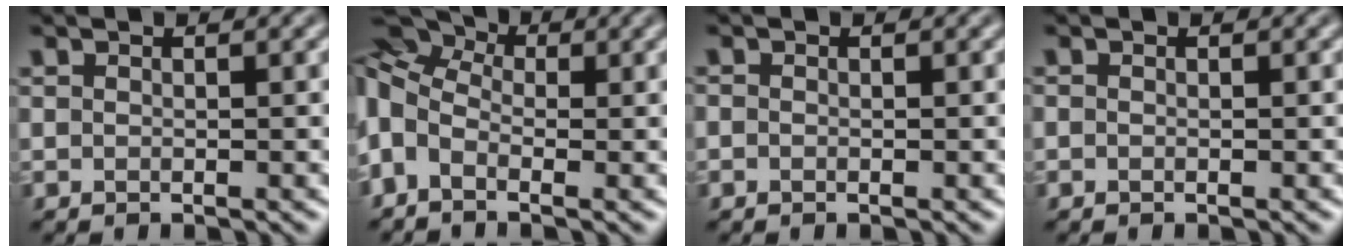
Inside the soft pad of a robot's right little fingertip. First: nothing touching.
{"total": 9.4, "force": [0.9, 6.3, 7.0], "torque": [-0.159, 0.033, -0.001]}
{"total": 0.0}
{"total": 0.0}